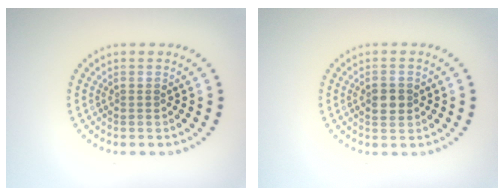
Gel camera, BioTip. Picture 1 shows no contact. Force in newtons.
{"total": 2.4, "press": 2.4, "slide": 0.2}